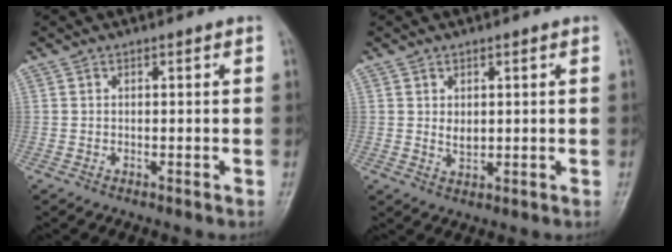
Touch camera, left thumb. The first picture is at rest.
{"total": 2.4, "force": [0.6, 1.7, 1.7], "torque": [-0.020, -0.008, 0.013]}